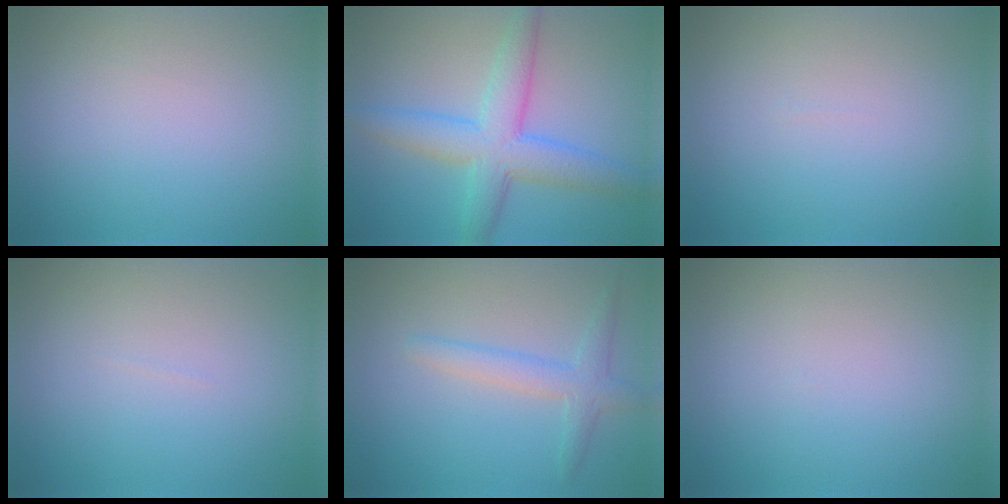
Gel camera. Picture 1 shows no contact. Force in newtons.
{"total": 6.0, "press": 6.0, "slide": 0.2}
{"total": 0.0}
{"total": 0.0}
{"total": 2.3, "press": 2.3, "slide": 0.0}
{"total": 0.0}